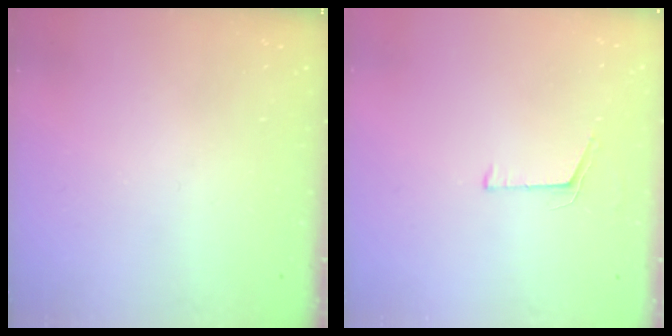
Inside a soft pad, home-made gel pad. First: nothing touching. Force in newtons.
{"total": 4.2, "press": 3.5, "slide": 2.3}